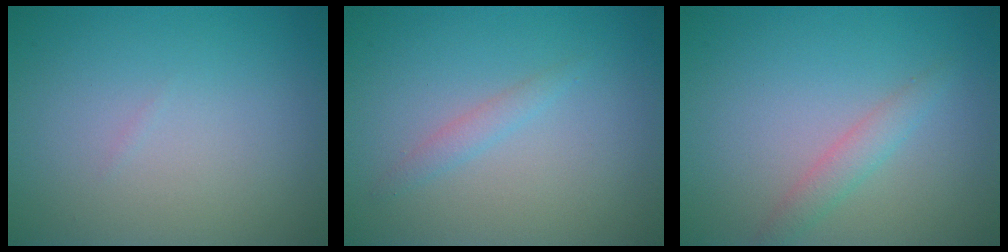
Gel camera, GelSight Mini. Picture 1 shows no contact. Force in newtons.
{"total": 1.1, "press": 1.1, "slide": 0.1}
{"total": 1.8, "press": 1.8, "slide": 0.0}